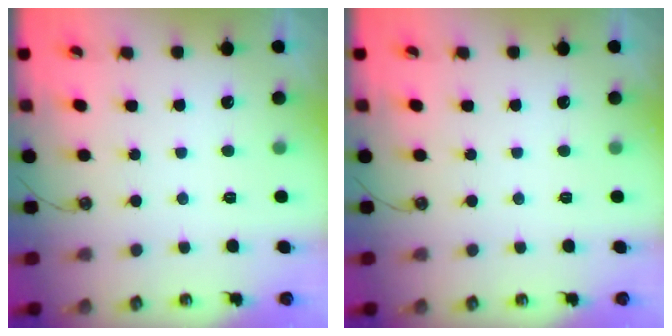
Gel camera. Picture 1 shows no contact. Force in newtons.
{"total": 0.0}